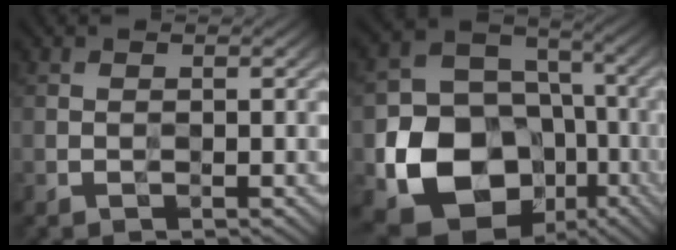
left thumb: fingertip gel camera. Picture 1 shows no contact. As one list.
[{"total": 17.0, "force": [-5.7, 13.8, 8.1], "torque": [-0.172, -0.050, -0.103]}]